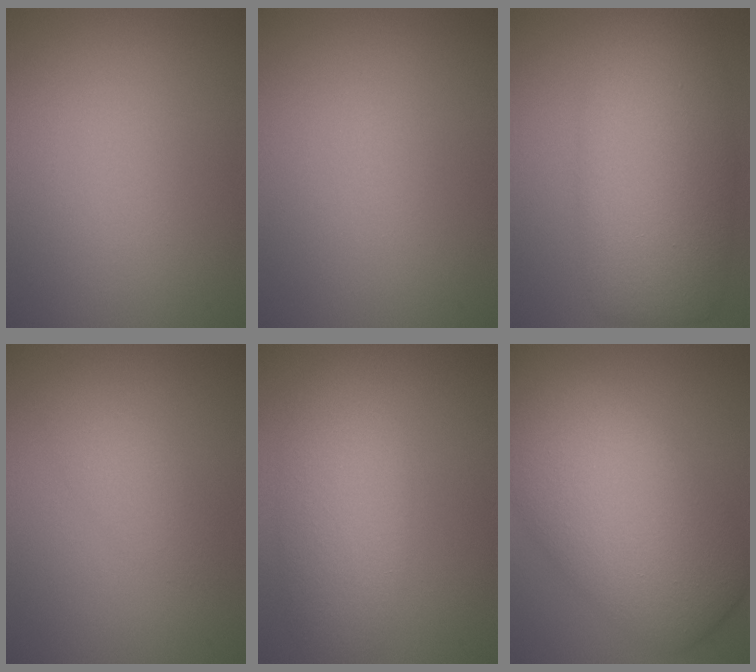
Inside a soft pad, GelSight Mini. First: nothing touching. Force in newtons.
{"total": 0.0}
{"total": 9.7, "press": 9.7, "slide": 0.2}
{"total": 1.8, "press": 1.8, "slide": 0.2}
{"total": 5.1, "press": 5.1, "slide": 0.4}
{"total": 11.2, "press": 11.2, "slide": 0.8}